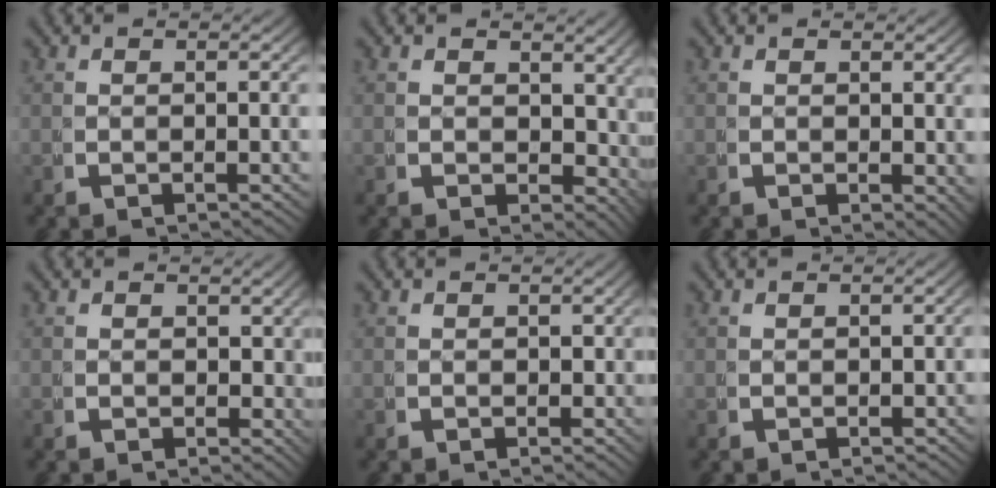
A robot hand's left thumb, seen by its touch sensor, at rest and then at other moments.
{"total": 3.8, "force": [1.7, 2.7, 2.1], "torque": [-0.019, -0.014, 0.034]}
{"total": 1.3, "force": [0.6, 0.8, 0.9], "torque": [-0.006, -0.007, 0.012]}
{"total": 1.6, "force": [0.6, 1.3, 0.7], "torque": [-0.002, -0.008, 0.012]}
{"total": 0.8, "force": [-0.1, 0.8, 0.3], "torque": [-0.002, -0.006, 0.000]}
{"total": 0.8, "force": [-0.5, 0.5, 0.4], "torque": [-0.001, -0.004, -0.007]}